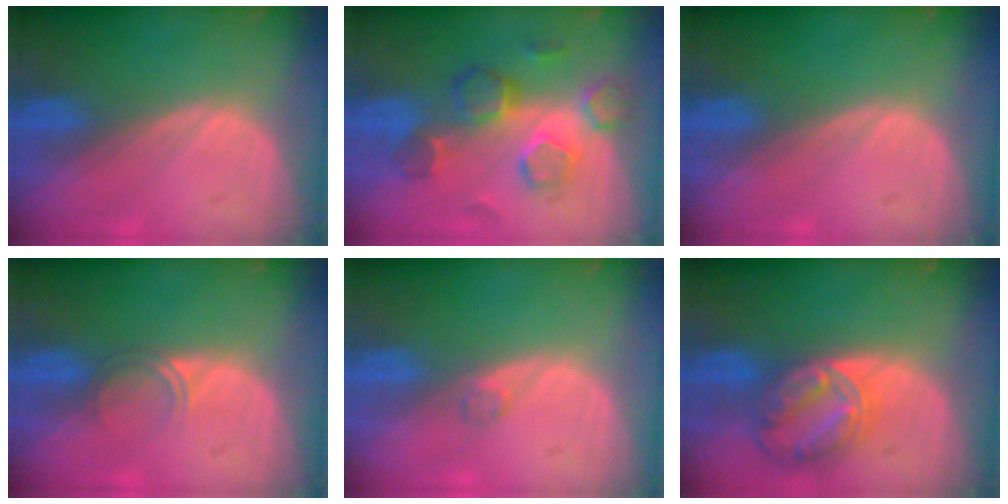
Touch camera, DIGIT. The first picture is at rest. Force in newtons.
{"total": 8.0, "press": 7.8, "slide": 1.7}
{"total": 0.0}
{"total": 1.8, "press": 1.5, "slide": 1.1}
{"total": 0.9, "press": 0.9, "slide": 0.1}
{"total": 8.2, "press": 7.0, "slide": 4.3}